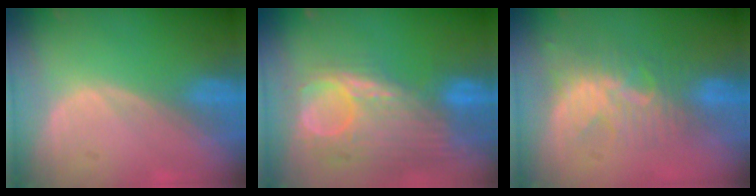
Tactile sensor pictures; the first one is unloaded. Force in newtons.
{"total": 12.0, "press": 10.4, "slide": 6.0}
{"total": 8.7, "press": 7.6, "slide": 4.2}